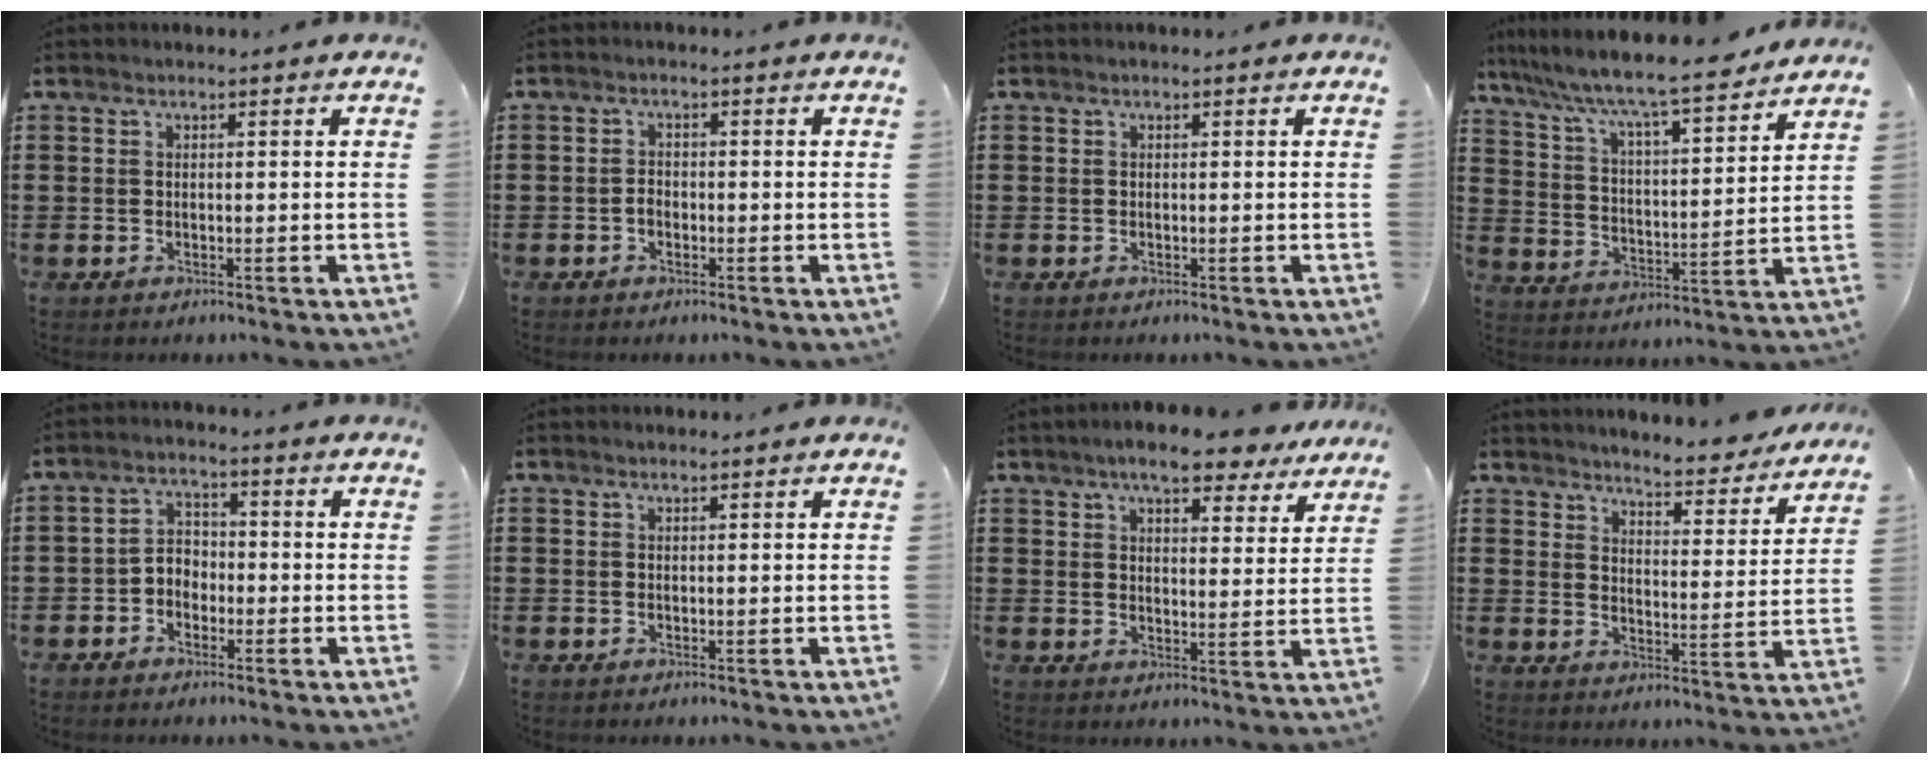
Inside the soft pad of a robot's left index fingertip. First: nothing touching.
{"total": 1.4, "force": [-0.4, 0.9, 1.0], "torque": [-0.022, 0.002, -0.008]}
{"total": 0.0}
{"total": 7.1, "force": [6.4, 0.1, 3.1], "torque": [-0.091, -0.049, 0.100]}
{"total": 3.1, "force": [-1.8, 2.2, 1.2], "torque": [-0.029, 0.009, -0.041]}
{"total": 0.5, "force": [0.5, 0.1, 0.1], "torque": [-0.004, 0.000, 0.011]}
{"total": 7.7, "force": [6.7, 1.5, 3.5], "torque": [-0.071, -0.018, 0.119]}
{"total": 4.7, "force": [4.6, -0.6, 0.6], "torque": [-0.029, -0.041, 0.074]}